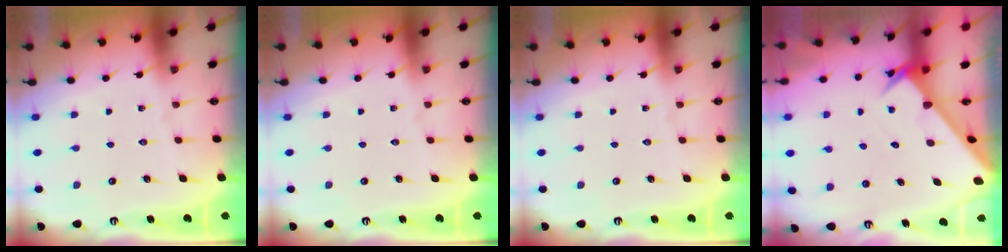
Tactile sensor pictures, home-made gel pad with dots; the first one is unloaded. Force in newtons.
{"total": 0.0}
{"total": 0.0}
{"total": 2.7, "press": 2.7, "slide": 0.1}